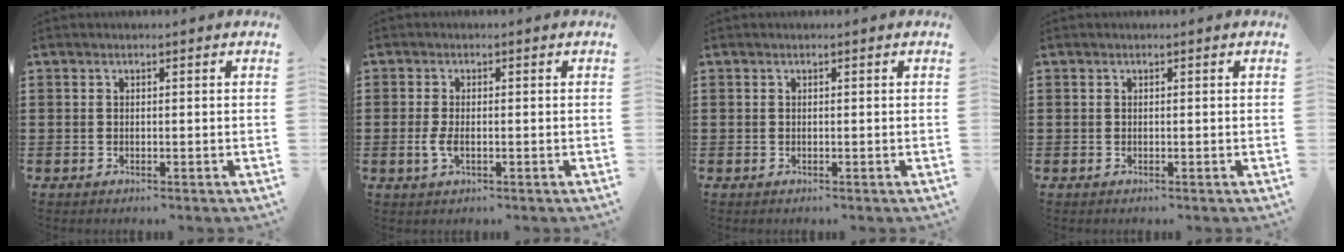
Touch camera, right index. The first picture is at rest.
{"total": 2.4, "force": [-0.5, 1.0, 2.1], "torque": [-0.054, -0.007, -0.012]}
{"total": 0.0}
{"total": 0.0}